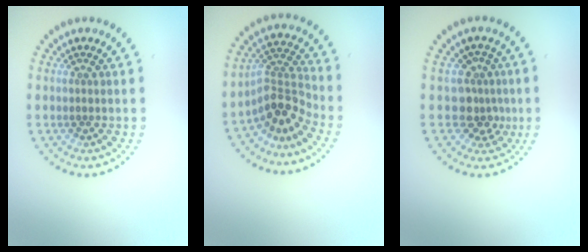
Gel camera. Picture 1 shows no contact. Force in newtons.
{"total": 3.9, "press": 2.6, "slide": 2.8}
{"total": 2.8, "press": 2.0, "slide": 2.0}